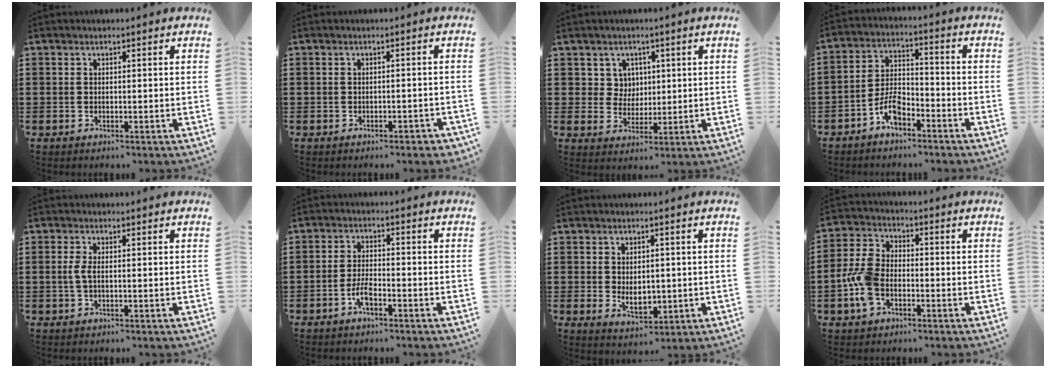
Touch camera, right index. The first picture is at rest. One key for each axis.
{"total": 1.0, "fx": -0.8, "fy": 0.2, "fz": 0.6, "tx": -0.015, "ty": -0.004, "tz": -0.016}
{"total": 4.4, "fx": 1.6, "fy": 4.0, "fz": 0.8, "tx": -0.036, "ty": 0.014, "tz": 0.029}
{"total": 5.8, "fx": -3.7, "fy": 2.7, "fz": 3.5, "tx": -0.079, "ty": 0.011, "tz": -0.074}
{"total": 2.4, "fx": -0.1, "fy": 0.8, "fz": 2.3, "tx": -0.059, "ty": -0.005, "tz": -0.008}
{"total": 3.7, "fx": -2.1, "fy": 1.2, "fz": 2.8, "tx": -0.069, "ty": 0.000, "tz": -0.045}
{"total": 4.3, "fx": -0.1, "fy": 2.6, "fz": 3.4, "tx": -0.048, "ty": 0.001, "tz": -0.004}
{"total": 6.9, "fx": -2.0, "fy": 4.2, "fz": 5.1, "tx": -0.138, "ty": -0.001, "tz": -0.049}